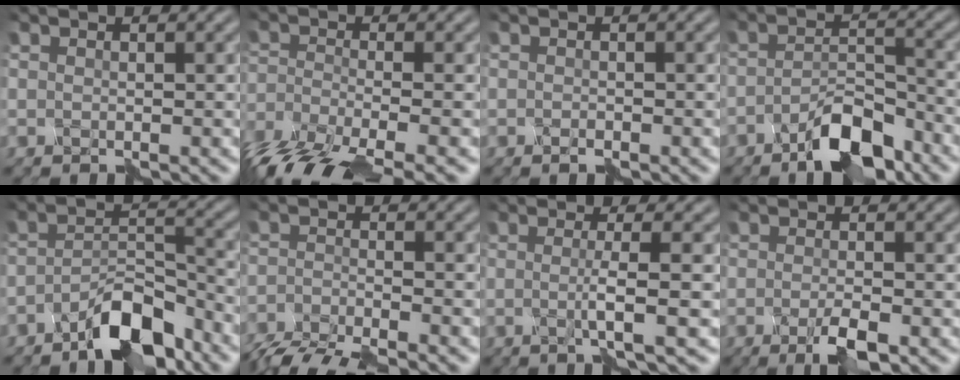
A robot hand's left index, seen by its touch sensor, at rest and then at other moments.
{"total": 10.3, "force": [-7.8, 2.9, 6.1], "torque": [-0.145, -0.029, -0.140]}
{"total": 0.7, "force": [-0.6, 0.1, 0.2], "torque": [-0.008, 0.001, -0.009]}
{"total": 4.6, "force": [-3.6, 1.0, 2.7], "torque": [-0.054, 0.006, -0.068]}
{"total": 5.3, "force": [-4.3, 1.1, 2.9], "torque": [-0.057, 0.009, -0.080]}
{"total": 6.3, "force": [-5.8, 0.7, 2.4], "torque": [-0.059, -0.020, -0.109]}
{"total": 2.7, "force": [-0.4, 0.0, 2.7], "torque": [-0.050, -0.003, -0.012]}
{"total": 2.5, "force": [-1.5, 0.1, 2.0], "torque": [-0.050, 0.001, -0.031]}